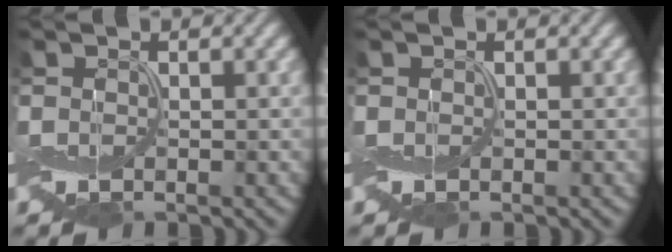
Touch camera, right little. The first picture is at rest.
{"total": 0.0}